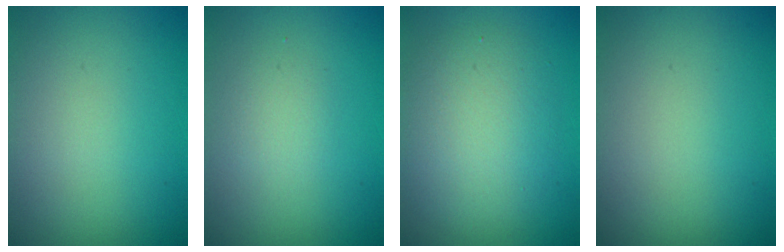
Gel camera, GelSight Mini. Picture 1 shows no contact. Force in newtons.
{"total": 1.4, "press": 1.4, "slide": 0.1}
{"total": 4.8, "press": 4.8, "slide": 0.1}
{"total": 0.0}